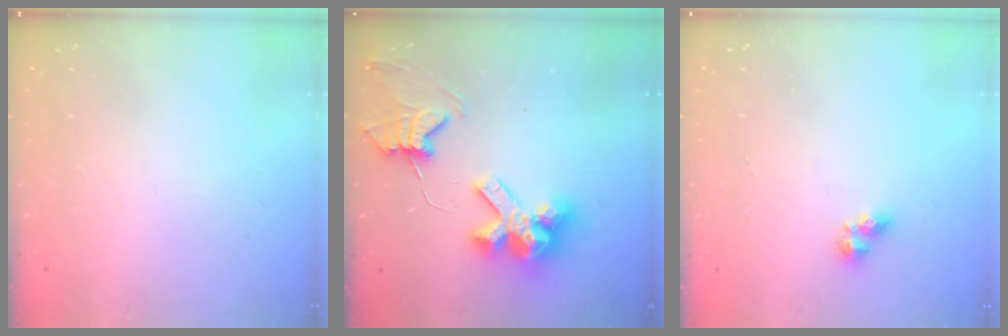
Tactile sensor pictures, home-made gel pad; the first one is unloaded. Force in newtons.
{"total": 11.7, "press": 11.6, "slide": 1.3}
{"total": 6.7, "press": 6.7, "slide": 0.8}